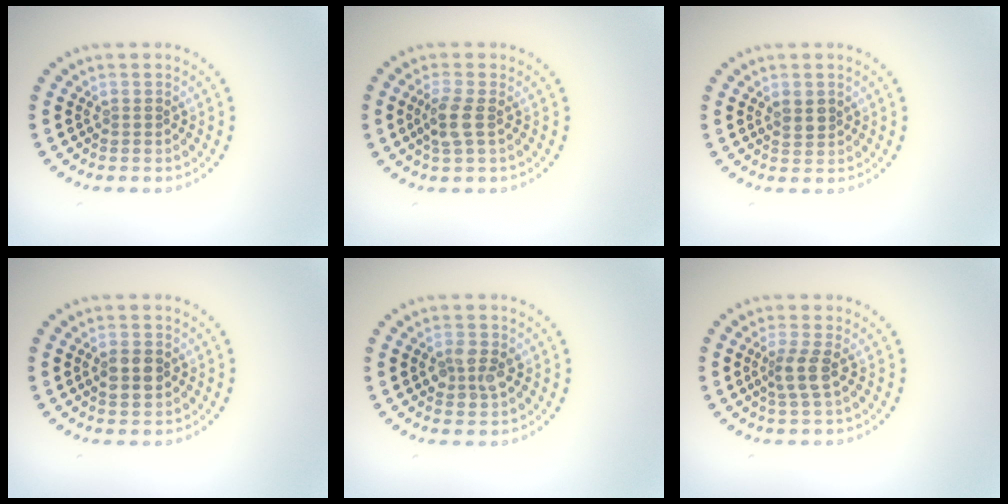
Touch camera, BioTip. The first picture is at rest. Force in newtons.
{"total": 2.3, "press": 2.1, "slide": 0.9}
{"total": 1.4, "press": 1.3, "slide": 0.5}
{"total": 2.3, "press": 2.3, "slide": 0.1}
{"total": 2.4, "press": 2.4, "slide": 0.2}
{"total": 2.3, "press": 1.9, "slide": 1.3}